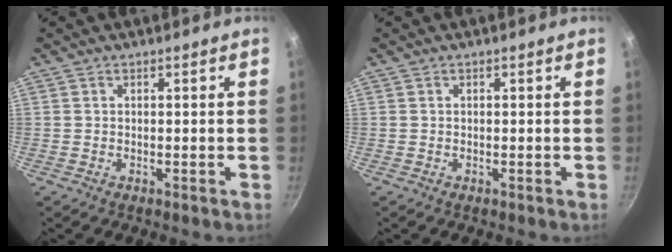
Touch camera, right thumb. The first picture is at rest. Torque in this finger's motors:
{"motor_torque": [0.25, -0.02, -0.31, 0.17, 0.01]}